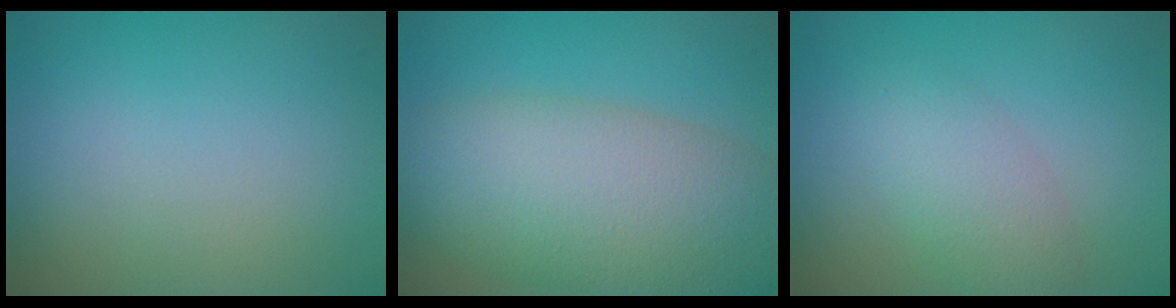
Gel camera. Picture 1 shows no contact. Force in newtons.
{"total": 10.1, "press": 10.1, "slide": 0.3}
{"total": 3.0, "press": 3.0, "slide": 0.1}